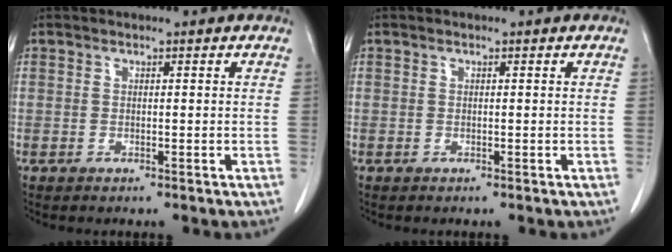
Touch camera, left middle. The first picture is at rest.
{"total": 0.0}